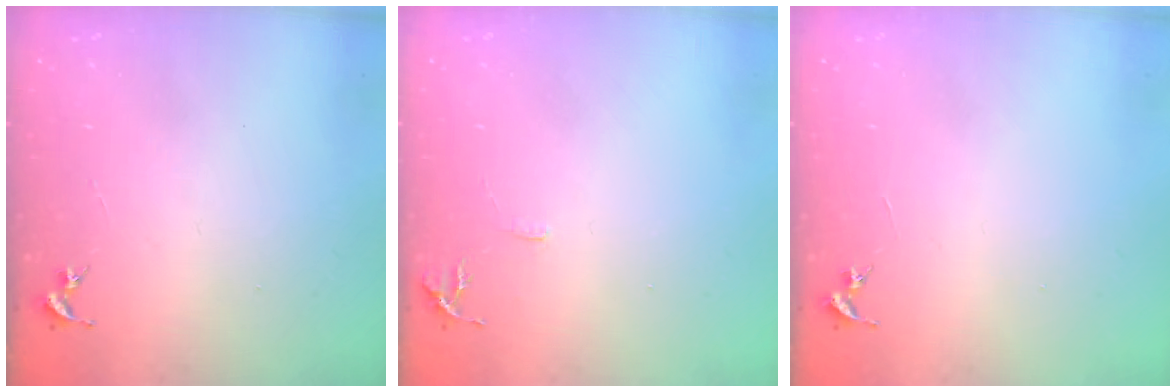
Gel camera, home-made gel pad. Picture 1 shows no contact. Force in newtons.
{"total": 6.0, "press": 5.9, "slide": 0.7}
{"total": 0.0}